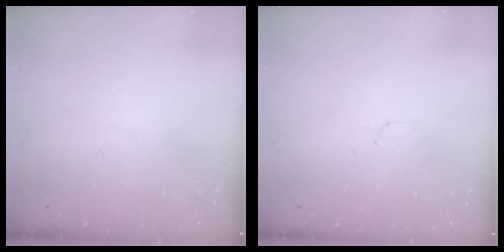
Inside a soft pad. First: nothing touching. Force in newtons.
{"total": 3.5, "press": 3.4, "slide": 0.4}